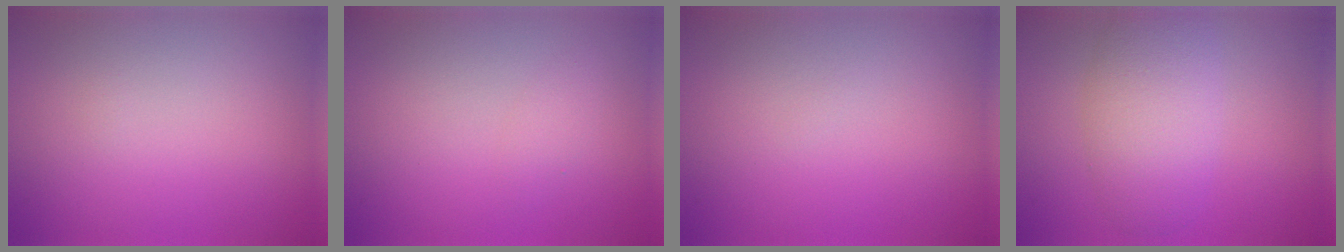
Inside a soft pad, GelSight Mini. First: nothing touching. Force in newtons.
{"total": 0.9, "press": 0.9, "slide": 0.1}
{"total": 0.0}
{"total": 5.0, "press": 5.0, "slide": 0.3}